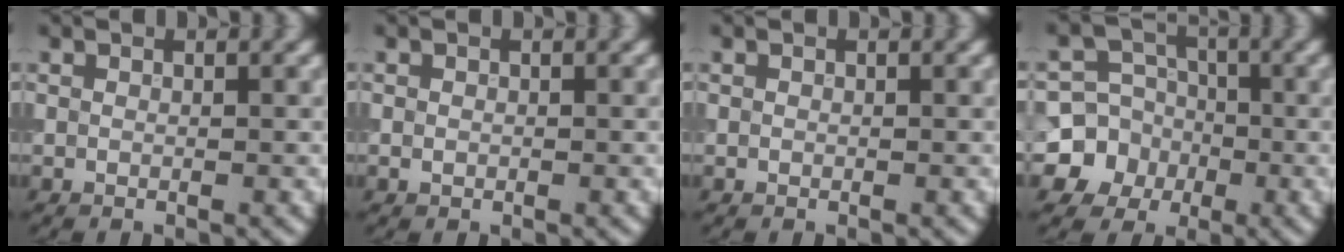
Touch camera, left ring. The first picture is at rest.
{"total": 0.6, "force": [-0.1, 0.5, 0.3], "torque": [-0.001, -0.003, -0.002]}
{"total": 0.0}
{"total": 7.8, "force": [-2.1, 7.4, 1.2], "torque": [-0.011, 0.000, -0.061]}